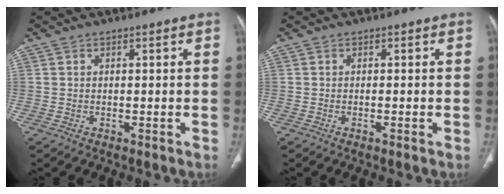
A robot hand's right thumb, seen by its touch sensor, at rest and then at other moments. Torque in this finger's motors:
{"motor_torque": [-0.23, -0.01, -0.27, -0.05, -0.03]}